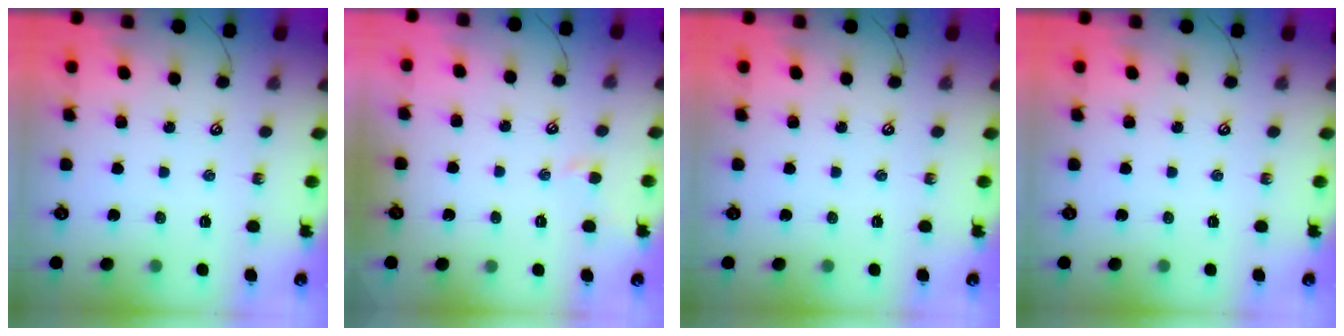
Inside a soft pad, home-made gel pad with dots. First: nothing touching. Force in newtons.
{"total": 1.4, "press": 1.3, "slide": 0.4}
{"total": 0.0}
{"total": 0.0}